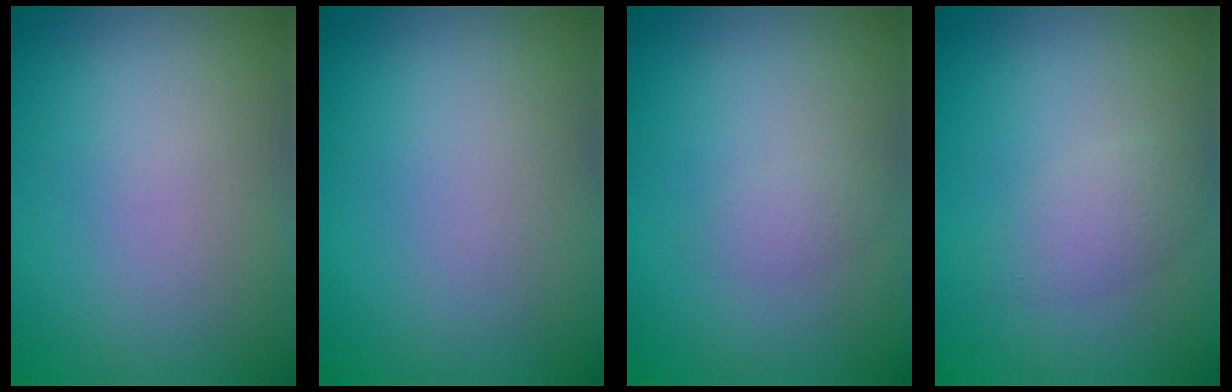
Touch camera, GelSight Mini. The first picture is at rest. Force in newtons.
{"total": 0.0}
{"total": 0.9, "press": 0.9, "slide": 0.1}
{"total": 2.1, "press": 2.1, "slide": 0.2}